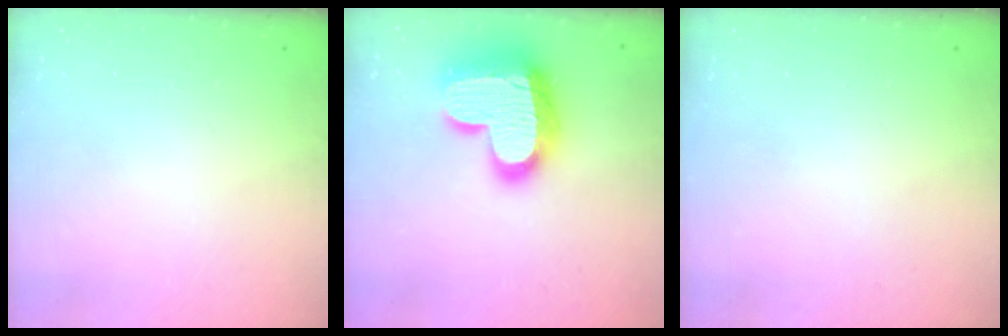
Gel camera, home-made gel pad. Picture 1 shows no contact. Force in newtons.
{"total": 21.1, "press": 21.0, "slide": 1.5}
{"total": 0.0}